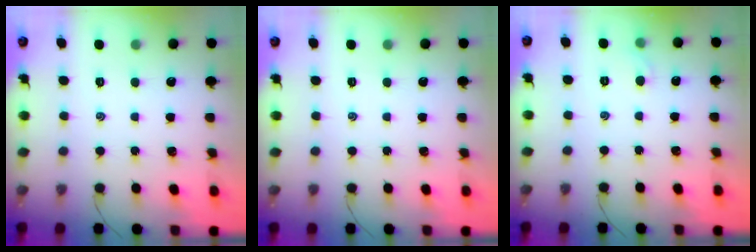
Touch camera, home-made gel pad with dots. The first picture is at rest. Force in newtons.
{"total": 0.0}
{"total": 2.9, "press": 2.8, "slide": 1.0}